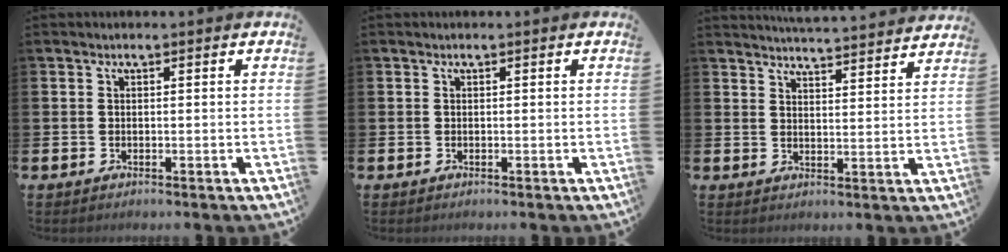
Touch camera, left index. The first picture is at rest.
{"total": 0.0}
{"total": 4.9, "force": [4.9, -0.1, 0.2], "torque": [-0.016, -0.035, 0.087]}